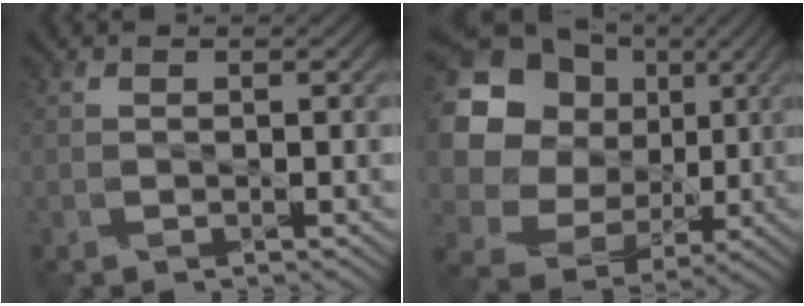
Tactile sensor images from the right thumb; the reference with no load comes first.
{"total": 18.9, "force": [5.3, 16.2, 8.1], "torque": [-0.258, 0.029, 0.111]}